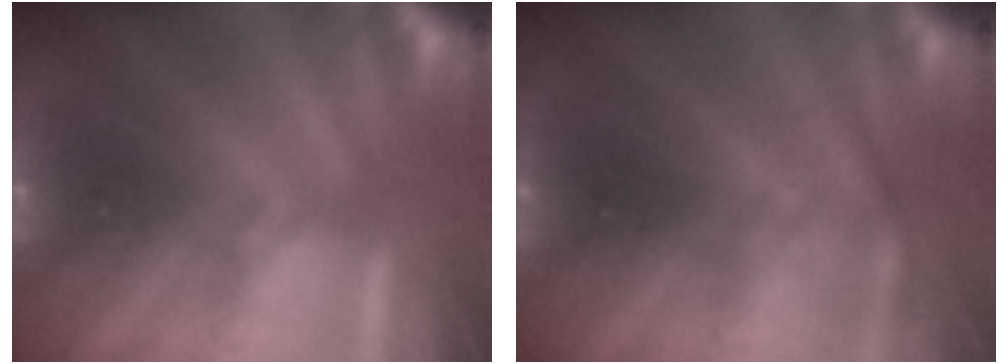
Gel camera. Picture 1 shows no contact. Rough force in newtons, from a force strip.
{"total": 2.4}